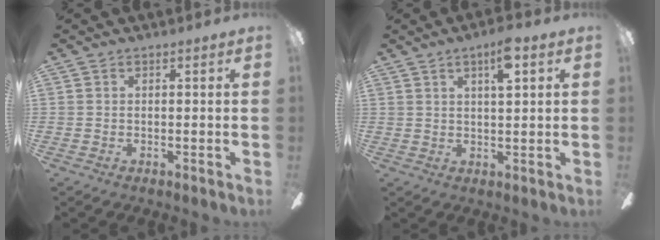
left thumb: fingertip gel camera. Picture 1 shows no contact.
{"total": 5.9, "force": [3.2, 1.4, 4.8], "torque": [-0.077, -0.003, 0.047]}